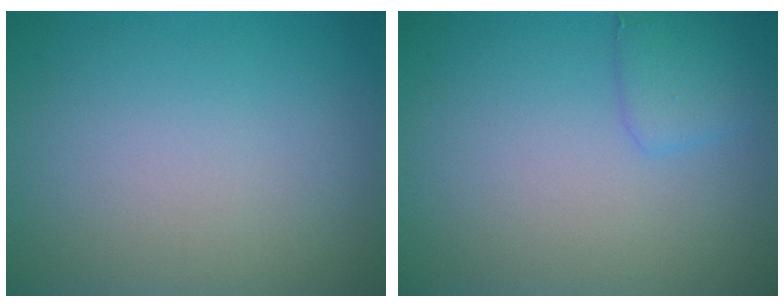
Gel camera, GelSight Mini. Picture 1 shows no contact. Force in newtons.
{"total": 1.7, "press": 1.7, "slide": 0.1}